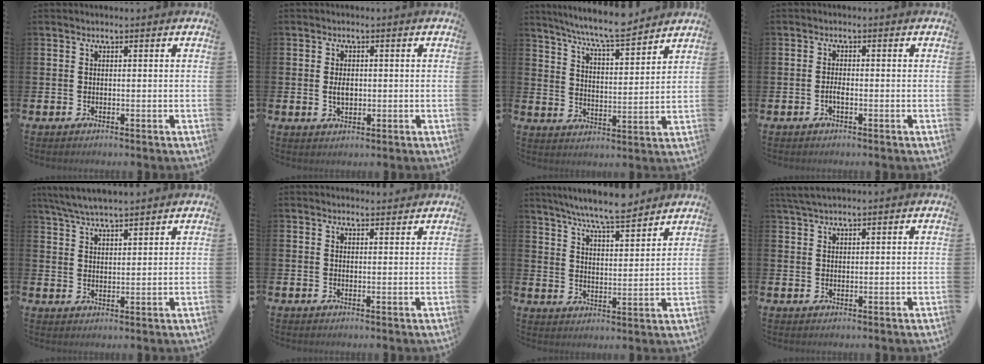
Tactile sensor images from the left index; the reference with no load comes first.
{"total": 2.3, "force": [0.0, 1.4, 1.9], "torque": [-0.029, 0.003, -0.003]}
{"total": 8.0, "force": [7.5, 0.2, 2.7], "torque": [-0.073, -0.044, 0.133]}
{"total": 1.3, "force": [-0.5, 0.4, 1.1], "torque": [-0.022, 0.001, -0.011]}
{"total": 6.8, "force": [6.5, 0.5, 1.9], "torque": [-0.065, -0.026, 0.118]}
{"total": 1.7, "force": [1.7, 0.3, -0.1], "torque": [0.008, -0.008, 0.029]}
{"total": 8.0, "force": [7.5, 0.3, 2.6], "torque": [-0.071, -0.039, 0.135]}
{"total": 2.9, "force": [2.5, 0.6, 1.4], "torque": [-0.030, 0.002, 0.047]}